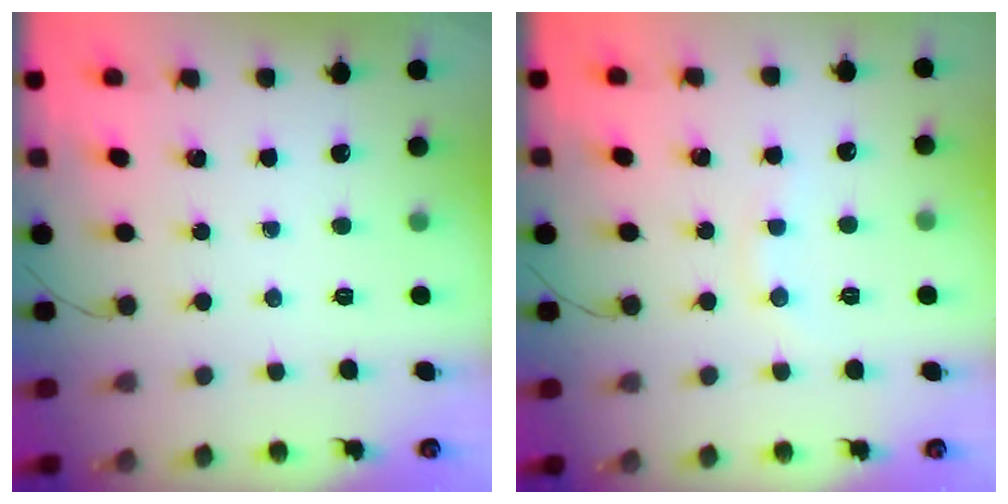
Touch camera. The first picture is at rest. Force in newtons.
{"total": 4.6, "press": 4.4, "slide": 1.3}